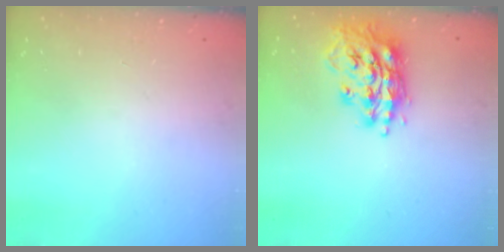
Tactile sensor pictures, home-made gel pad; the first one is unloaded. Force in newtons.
{"total": 16.9, "press": 16.8, "slide": 1.5}